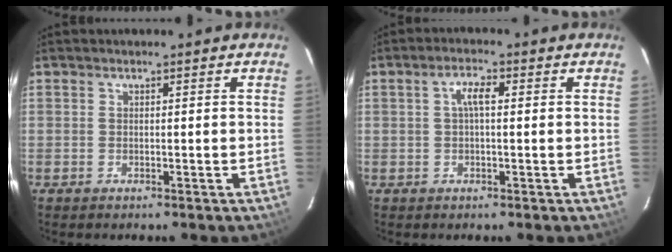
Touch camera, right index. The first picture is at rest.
{"total": 3.1, "force": [0.4, 1.0, 2.9], "torque": [-0.059, 0.011, 0.007]}